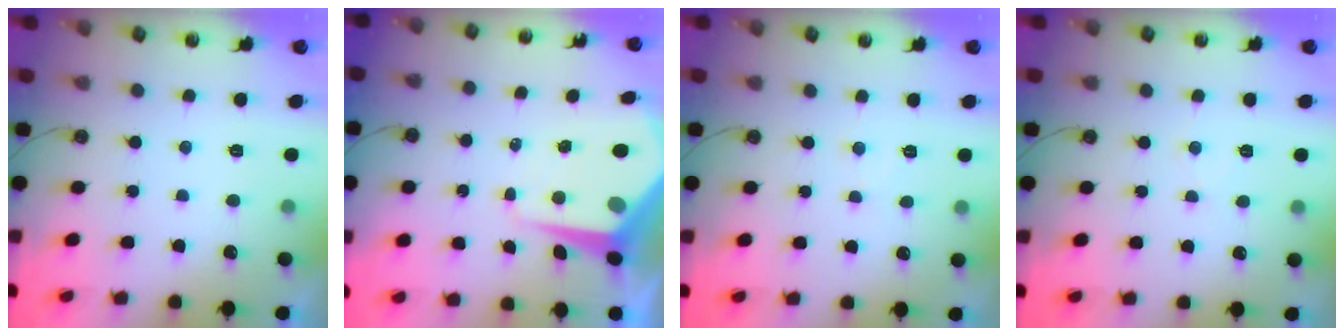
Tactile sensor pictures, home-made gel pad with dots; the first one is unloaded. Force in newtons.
{"total": 8.6, "press": 8.6, "slide": 0.8}
{"total": 4.0, "press": 3.9, "slide": 0.6}
{"total": 4.3, "press": 4.3, "slide": 0.5}